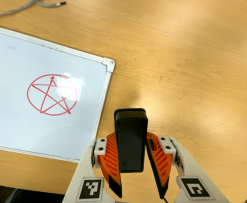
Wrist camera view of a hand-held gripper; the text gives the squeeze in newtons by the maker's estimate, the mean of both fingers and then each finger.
{"total": 6.6, "left": 5.3, "right": 8.0}